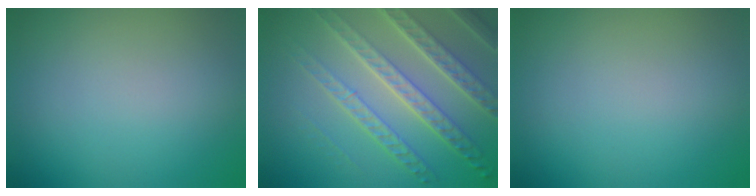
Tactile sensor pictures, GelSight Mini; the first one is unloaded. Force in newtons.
{"total": 7.9, "press": 5.4, "slide": 5.7}
{"total": 0.0}